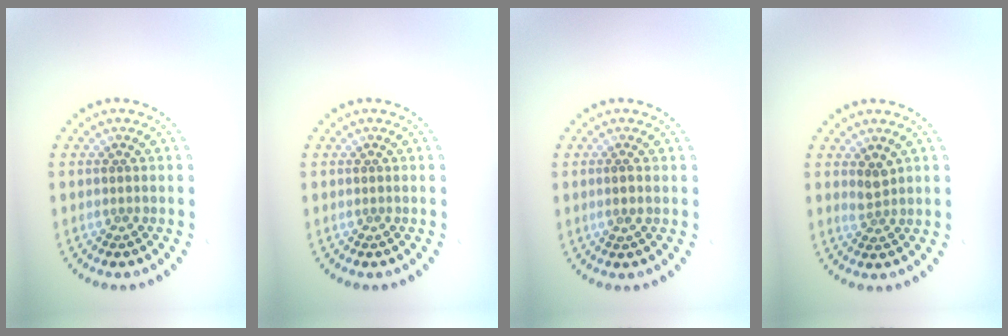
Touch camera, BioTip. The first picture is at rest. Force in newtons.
{"total": 0.0}
{"total": 0.5, "press": 0.4, "slide": 0.4}
{"total": 1.4, "press": 1.1, "slide": 0.9}